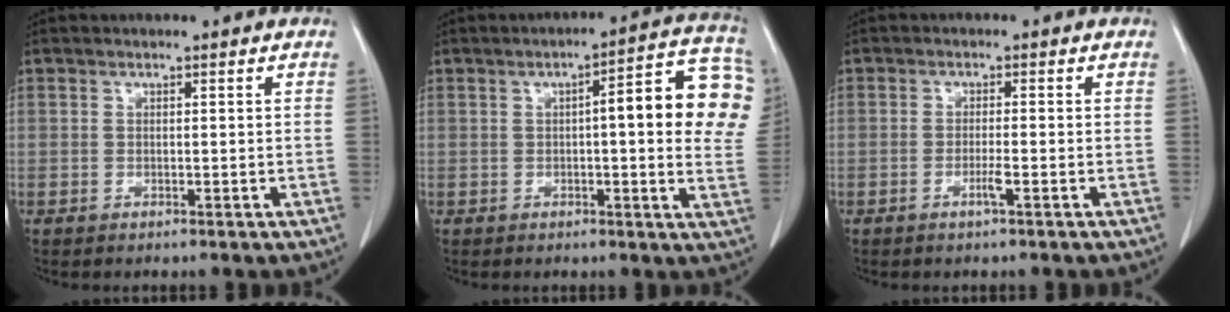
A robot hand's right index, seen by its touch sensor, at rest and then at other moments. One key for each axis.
{"total": 14.7, "fx": 2.5, "fy": 2.6, "fz": 14.3, "tx": -0.165, "ty": 0.026, "tz": 0.019}
{"total": 1.9, "fx": -0.9, "fy": -0.2, "fz": 1.7, "tx": -0.034, "ty": -0.003, "tz": -0.017}